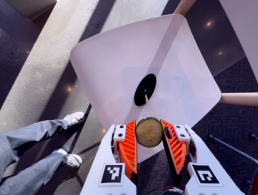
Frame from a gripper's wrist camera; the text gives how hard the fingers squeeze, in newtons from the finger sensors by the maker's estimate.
{"total": 9.3, "left": 9.6, "right": 9.0}